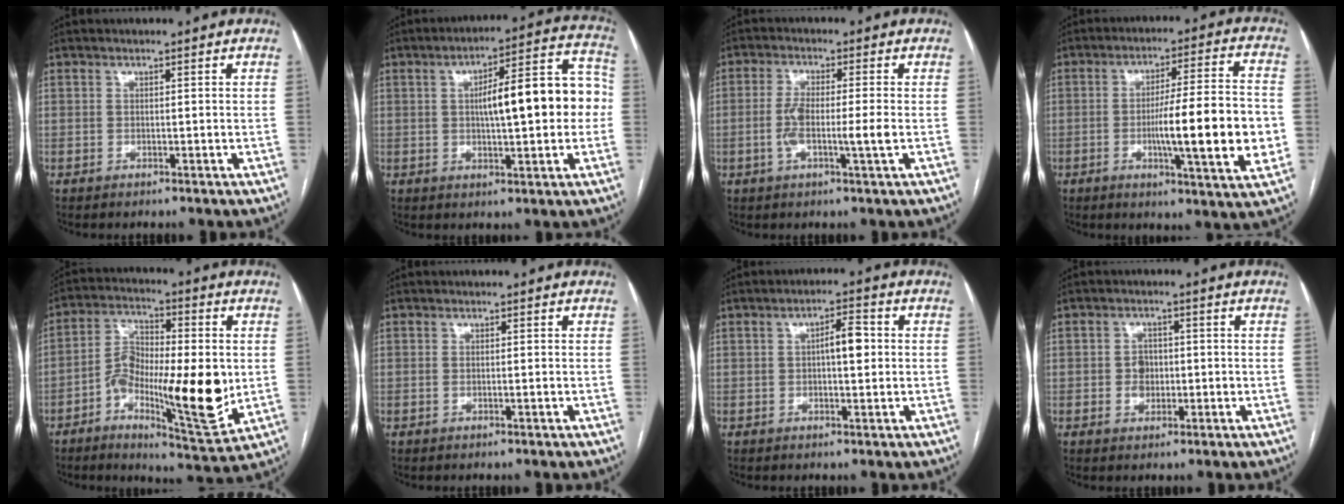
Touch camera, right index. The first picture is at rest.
{"total": 14.4, "force": [0.5, 3.6, 14.0], "torque": [-0.193, 0.044, 0.009]}
{"total": 5.9, "force": [-1.1, 0.2, 5.8], "torque": [-0.113, 0.001, -0.020]}
{"total": 15.9, "force": [-2.7, 0.8, 15.6], "torque": [-0.233, -0.001, -0.042]}
{"total": 15.7, "force": [-3.0, 4.4, 14.8], "torque": [-0.259, 0.002, -0.049]}
{"total": 0.8, "force": [-0.2, 0.2, 0.8], "torque": [-0.015, 0.000, -0.001]}
{"total": 4.4, "force": [0.3, 1.2, 4.2], "torque": [-0.068, 0.010, 0.003]}
{"total": 3.1, "force": [-0.4, 2.5, 1.7], "torque": [-0.022, 0.007, -0.004]}